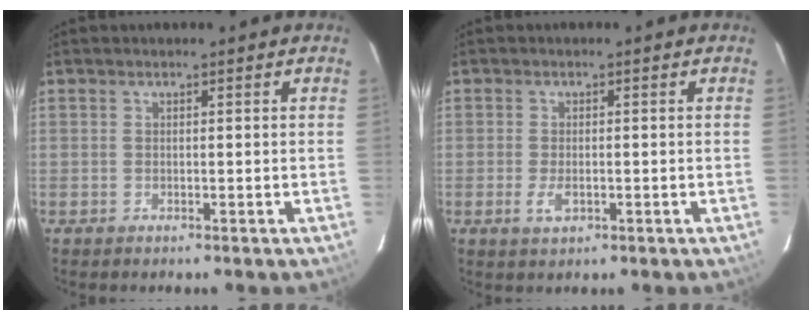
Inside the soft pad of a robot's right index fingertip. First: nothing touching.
{"total": 2.8, "force": [-1.0, 1.4, 2.3], "torque": [-0.045, -0.005, -0.015]}